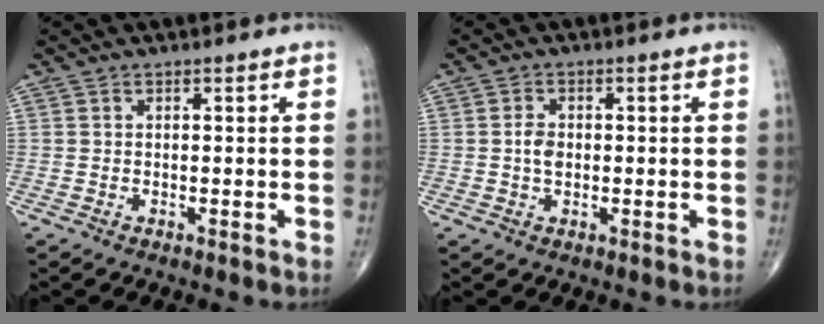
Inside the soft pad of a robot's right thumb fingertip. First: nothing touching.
{"total": 2.9, "force": [0.0, 2.0, 2.1], "torque": [-0.035, 0.003, -0.001]}